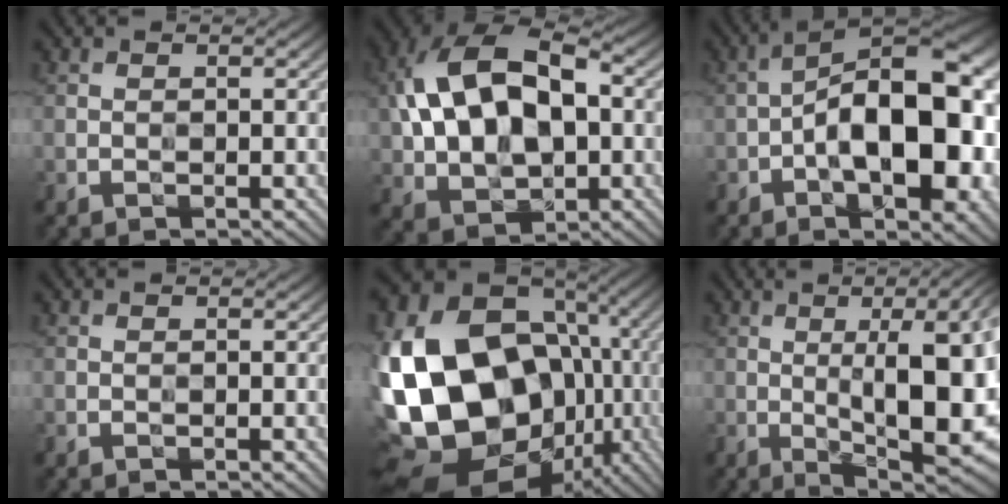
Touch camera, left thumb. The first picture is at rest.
{"total": 18.0, "force": [2.6, 11.6, 13.5], "torque": [-0.264, 0.019, 0.041]}
{"total": 18.0, "force": [-2.6, 8.4, 15.7], "torque": [-0.222, 0.015, -0.050]}
{"total": 0.0}
{"total": 24.2, "force": [-1.1, 18.7, 15.3], "torque": [-0.382, -0.055, 0.021]}
{"total": 16.8, "force": [0.0, 5.3, 15.9], "torque": [-0.208, 0.016, 0.002]}